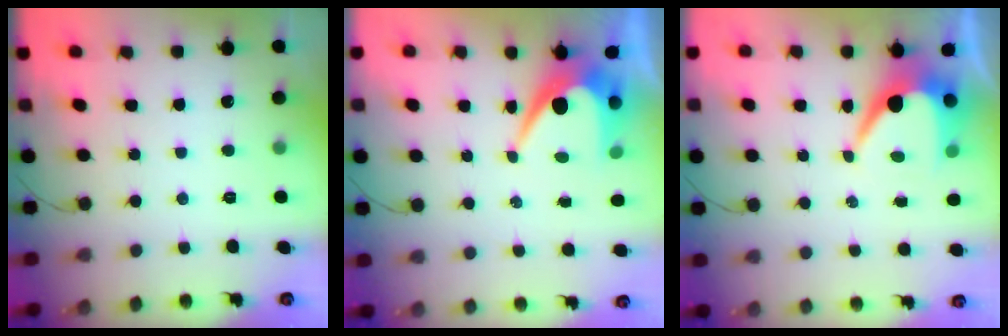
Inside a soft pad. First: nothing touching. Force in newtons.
{"total": 7.9, "press": 7.9, "slide": 0.6}
{"total": 8.0, "press": 8.0, "slide": 0.5}